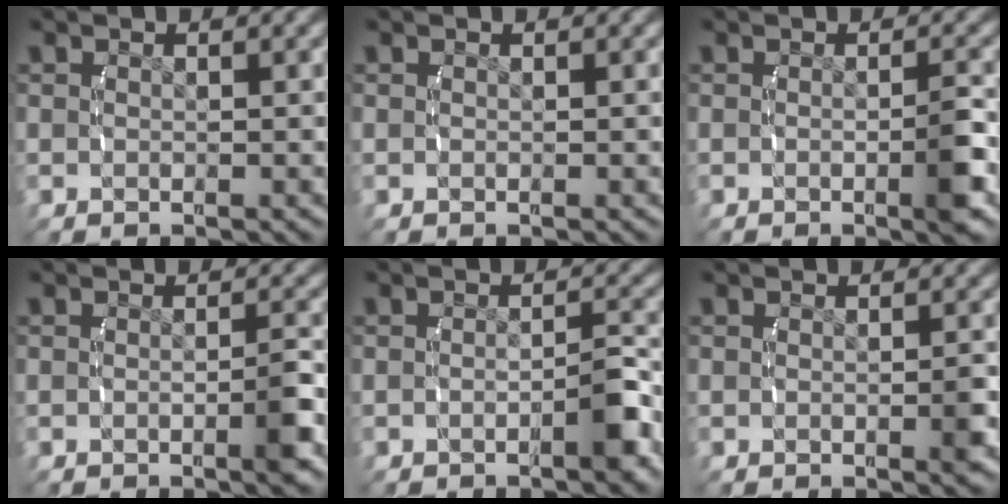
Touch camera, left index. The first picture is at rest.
{"total": 0.0}
{"total": 2.4, "force": [-0.8, 0.3, 2.2], "torque": [-0.036, -0.001, -0.014]}
{"total": 2.0, "force": [-0.8, 0.2, 1.9], "torque": [-0.029, 0.002, -0.015]}
{"total": 2.1, "force": [-1.1, 0.3, 1.7], "torque": [-0.024, 0.001, -0.020]}
{"total": 1.1, "force": [-0.3, 0.3, 1.1], "torque": [-0.015, 0.001, -0.006]}